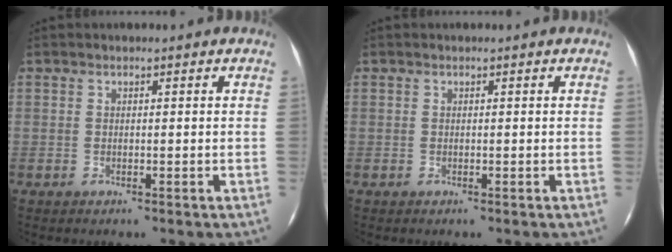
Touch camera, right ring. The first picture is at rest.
{"total": 0.0}